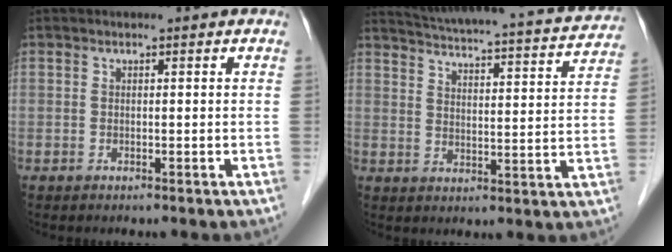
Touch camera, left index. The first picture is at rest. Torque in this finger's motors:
{"motor_torque": [-0.41, -0.86, 0.12, 0.03]}